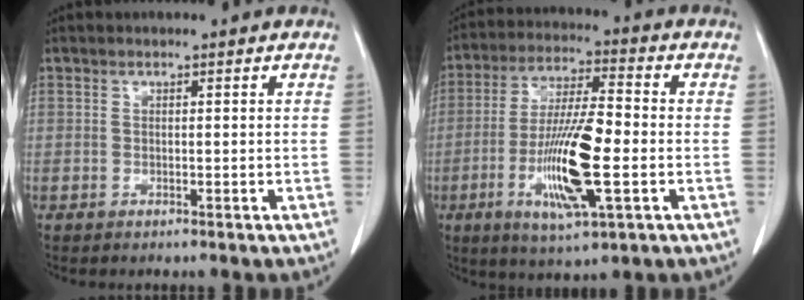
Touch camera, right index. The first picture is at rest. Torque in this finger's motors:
{"motor_torque": [2.07, -0.07, 0.41, 0.21]}